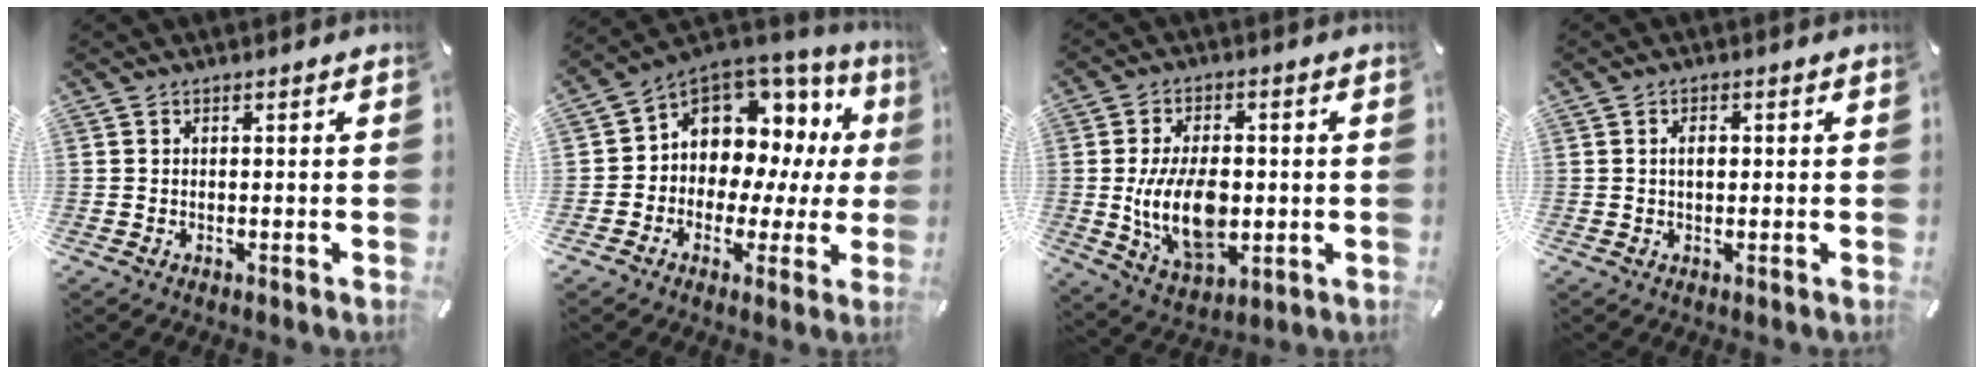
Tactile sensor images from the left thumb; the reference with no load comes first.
{"total": 8.0, "force": [2.8, 7.1, 2.1], "torque": [-0.041, -0.047, 0.054]}
{"total": 15.2, "force": [-1.1, 9.6, 11.8], "torque": [-0.223, -0.007, -0.016]}
{"total": 2.4, "force": [0.3, 1.4, 1.9], "torque": [-0.031, 0.003, 0.002]}